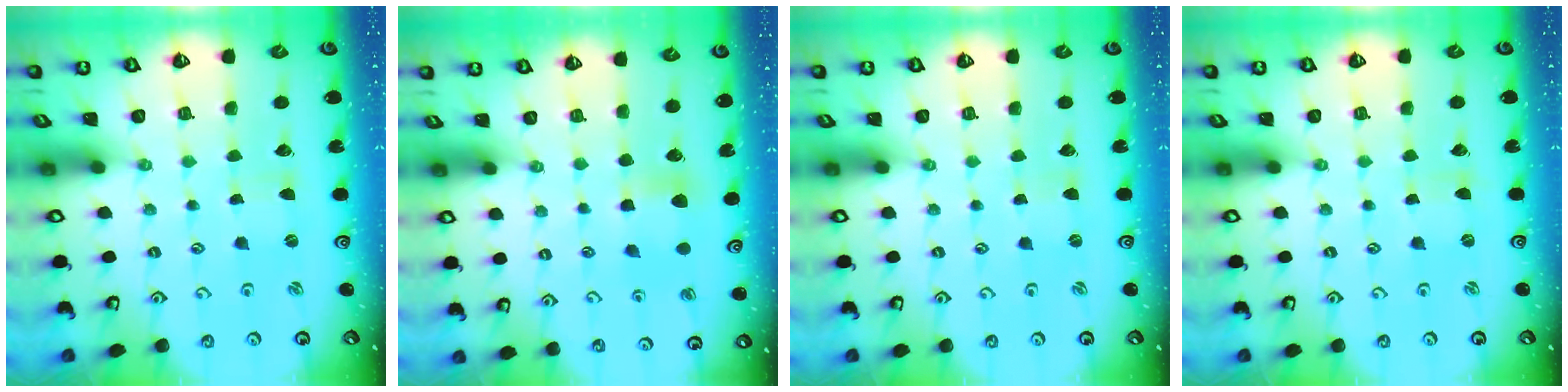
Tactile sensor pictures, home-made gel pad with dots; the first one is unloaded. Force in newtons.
{"total": 6.4, "press": 6.3, "slide": 0.7}
{"total": 0.0}
{"total": 0.0}